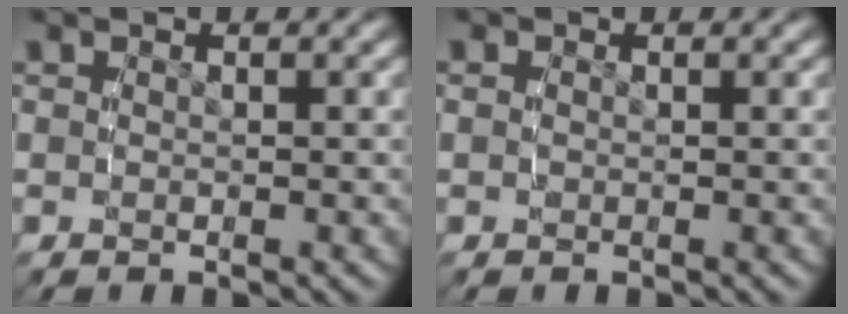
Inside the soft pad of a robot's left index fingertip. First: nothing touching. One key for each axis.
{"total": 0.7, "fx": -0.4, "fy": 0.5, "fz": 0.3, "tx": -0.014, "ty": -0.009, "tz": -0.004}